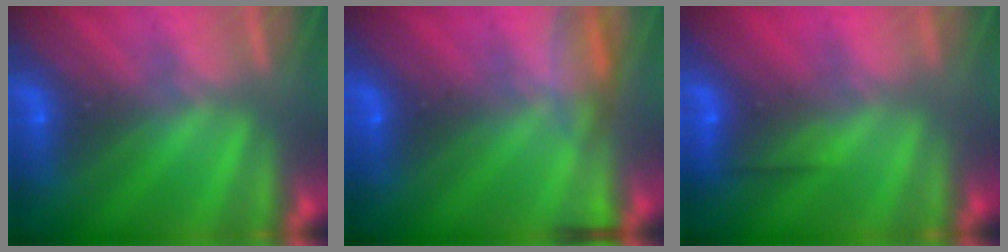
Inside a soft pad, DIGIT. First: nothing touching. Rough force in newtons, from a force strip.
{"total": 5.2}
{"total": 2.6}